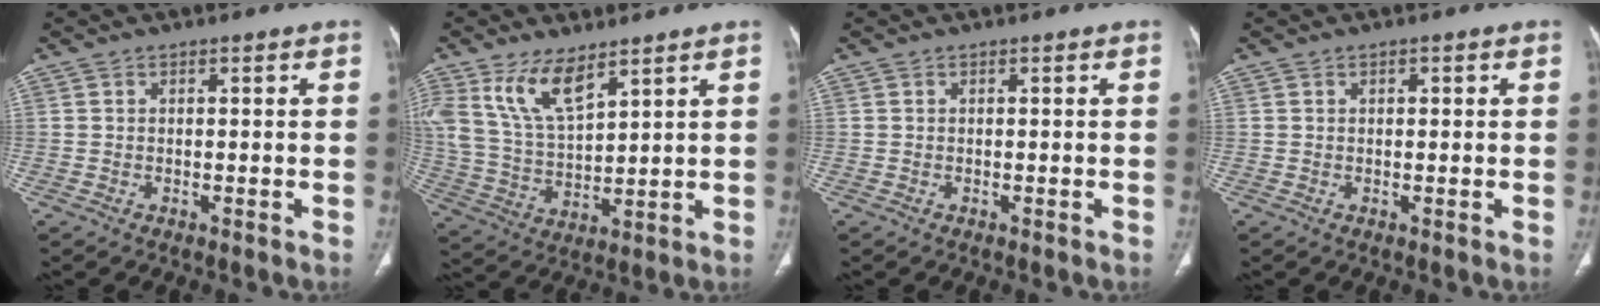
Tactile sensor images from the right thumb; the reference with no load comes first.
{"total": 11.5, "force": [7.2, 4.9, 7.5], "torque": [-0.141, -0.029, 0.156]}
{"total": 0.0}
{"total": 1.0, "force": [0.5, 0.5, 0.8], "torque": [-0.009, -0.001, 0.008]}